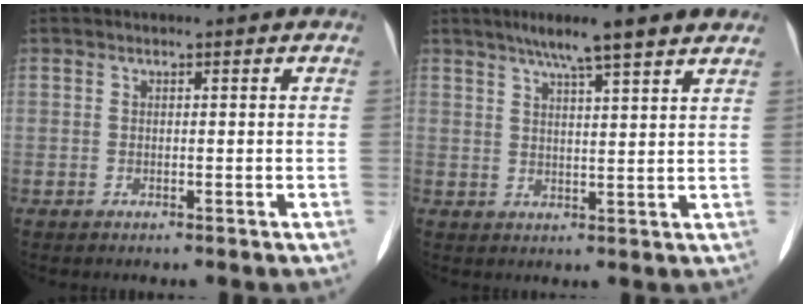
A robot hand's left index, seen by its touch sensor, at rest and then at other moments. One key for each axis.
{"total": 8.5, "fx": 6.6, "fy": 0.1, "fz": 5.3, "tx": -0.085, "ty": 0.019, "tz": 0.099}